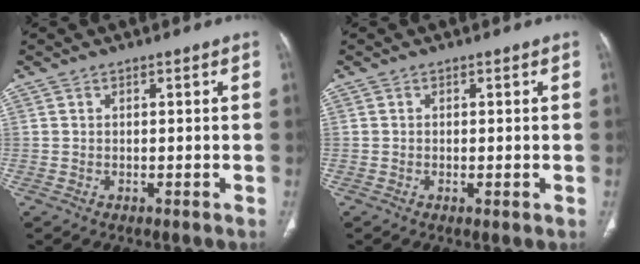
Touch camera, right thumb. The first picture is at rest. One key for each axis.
{"total": 0.8, "fx": -0.2, "fy": 0.2, "fz": 0.8, "tx": -0.019, "ty": -0.004, "tz": -0.004}